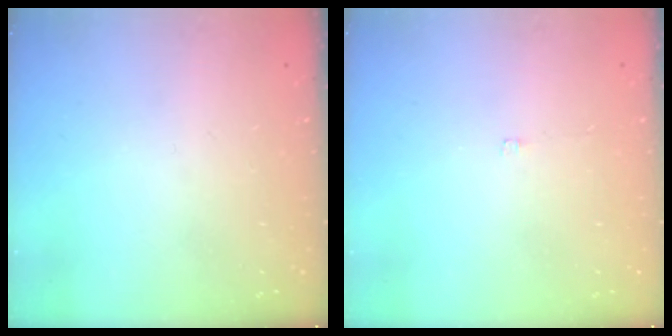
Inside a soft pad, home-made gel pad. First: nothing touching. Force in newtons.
{"total": 1.3, "press": 1.3, "slide": 0.2}